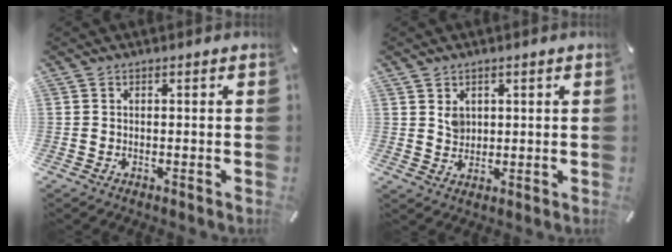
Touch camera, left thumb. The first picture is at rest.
{"total": 3.3, "force": [1.5, 2.9, 0.7], "torque": [-0.003, -0.002, 0.024]}